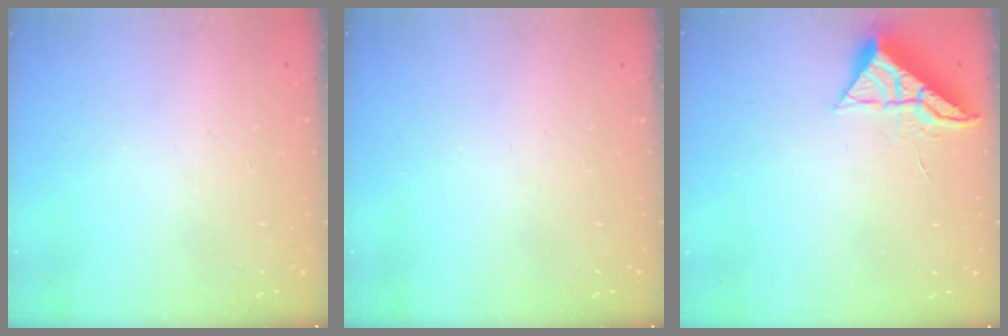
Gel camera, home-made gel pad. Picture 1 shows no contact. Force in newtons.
{"total": 0.0}
{"total": 6.4, "press": 6.4, "slide": 0.2}